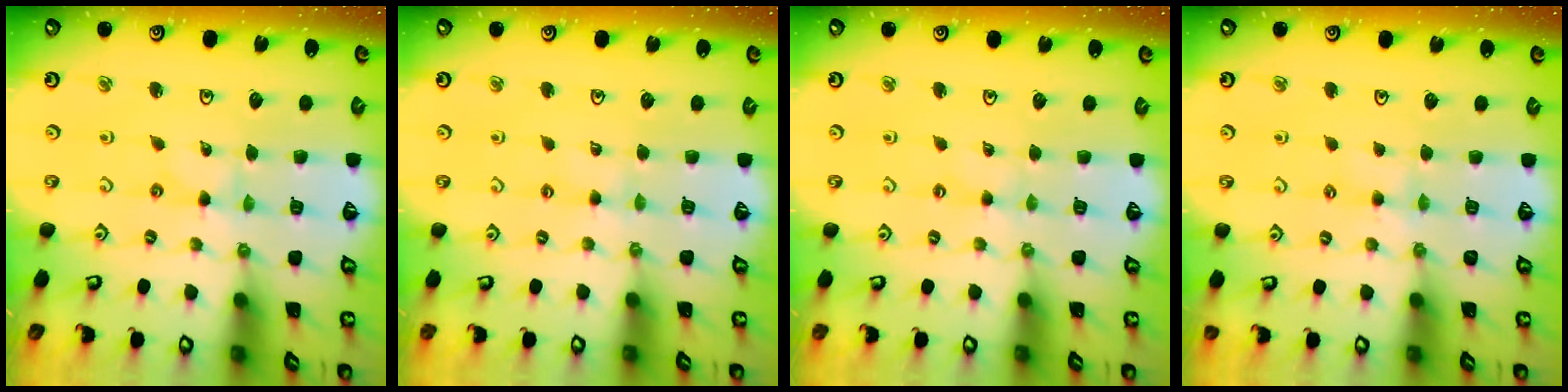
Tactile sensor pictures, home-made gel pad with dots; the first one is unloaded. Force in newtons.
{"total": 1.5, "press": 1.5, "slide": 0.3}
{"total": 0.0}
{"total": 3.0, "press": 2.9, "slide": 0.5}